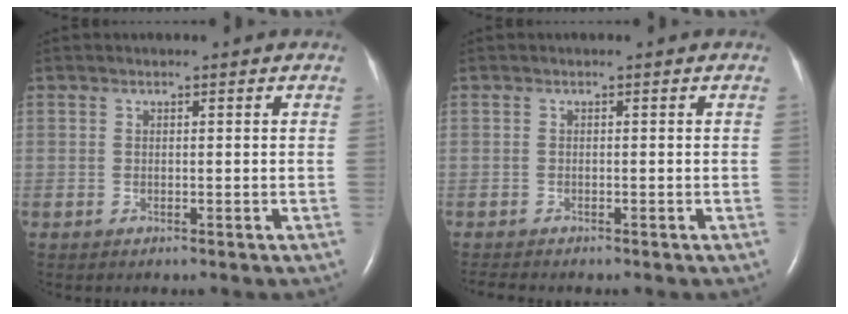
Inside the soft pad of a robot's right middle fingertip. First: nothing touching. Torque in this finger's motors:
{"motor_torque": [0.17, -0.24, -0.02, 0.00]}